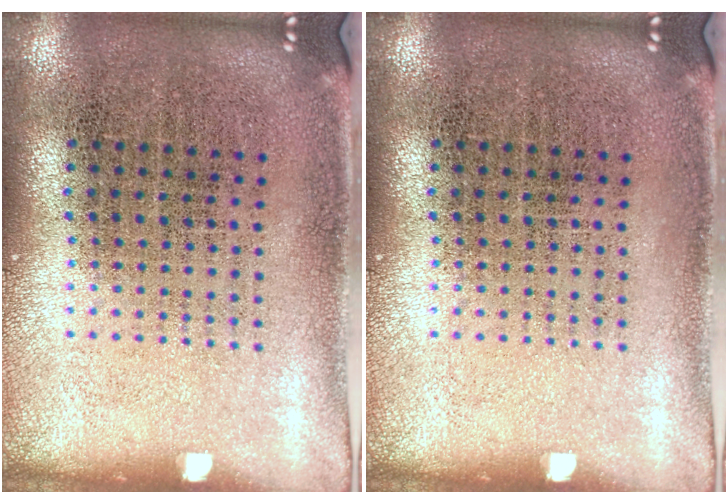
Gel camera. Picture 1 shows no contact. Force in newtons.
{"total": 0.0}